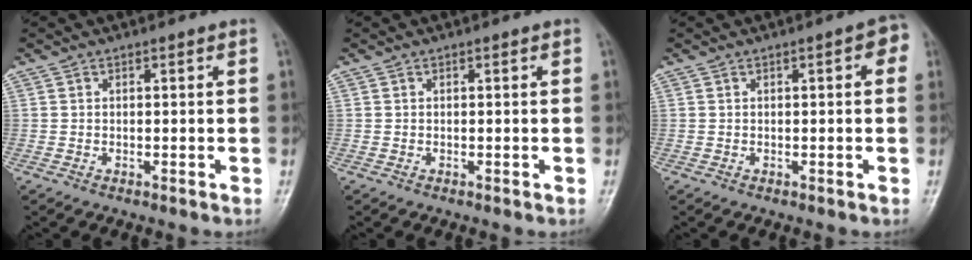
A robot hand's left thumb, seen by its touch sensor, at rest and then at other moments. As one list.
[{"total": 0.0}, {"total": 3.0, "force": [0.8, 1.1, 2.7], "torque": [-0.028, 0.004, 0.003]}]